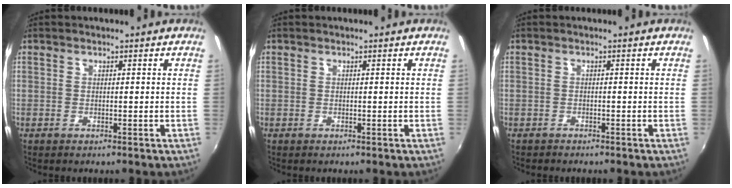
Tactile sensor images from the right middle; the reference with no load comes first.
{"total": 0.0}
{"total": 1.2, "force": [-1.1, 0.5, 0.1], "torque": [-0.008, -0.003, -0.018]}